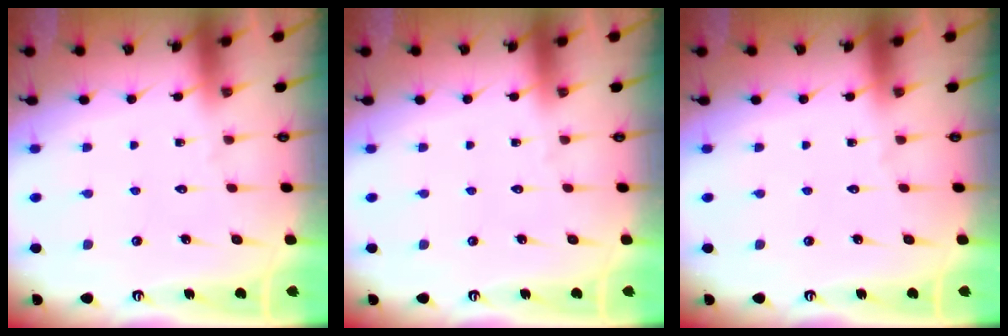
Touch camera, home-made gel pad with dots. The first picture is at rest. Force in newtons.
{"total": 0.0}
{"total": 0.0}